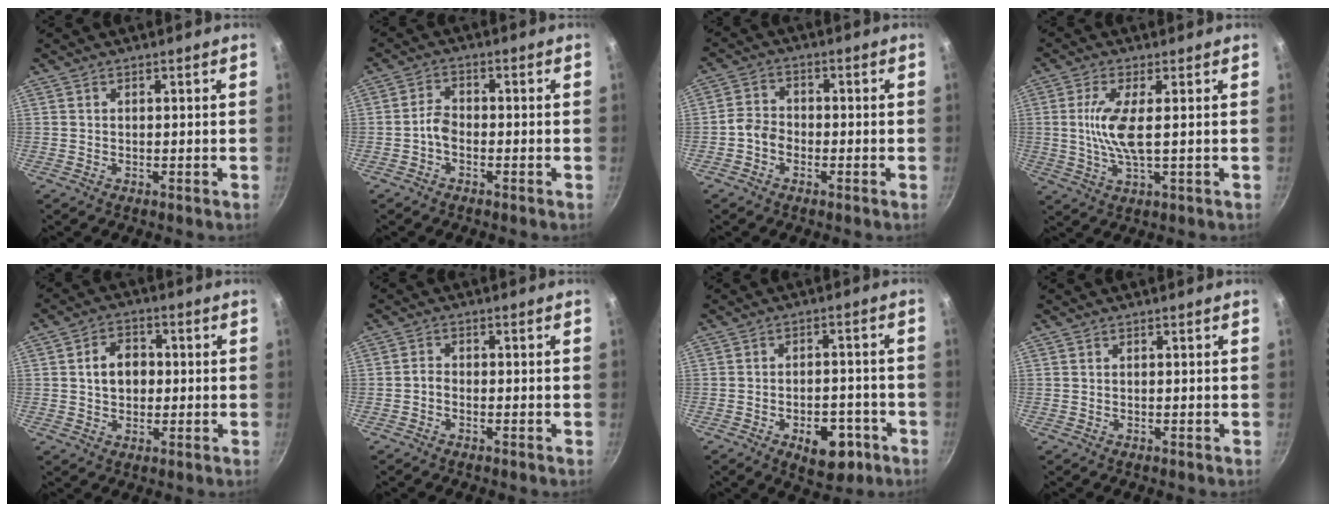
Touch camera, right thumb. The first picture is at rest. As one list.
[{"total": 3.0, "force": [-1.5, 1.7, 1.9], "torque": [-0.035, 0.020, -0.034]}, {"total": 3.7, "force": [-1.8, 2.8, 1.7], "torque": [-0.024, 0.022, -0.040]}, {"total": 7.5, "force": [0.6, 1.8, 7.2], "torque": [-0.159, -0.005, 0.013]}, {"total": 6.6, "force": [0.3, 5.1, 4.2], "torque": [-0.041, 0.013, 0.002]}, {"total": 1.5, "force": [-1.0, 0.8, 0.8], "torque": [-0.022, 0.011, -0.024]}, {"total": 9.3, "force": [-4.2, 5.3, 6.4], "torque": [-0.050, 0.023, -0.050]}, {"total": 0.0}]